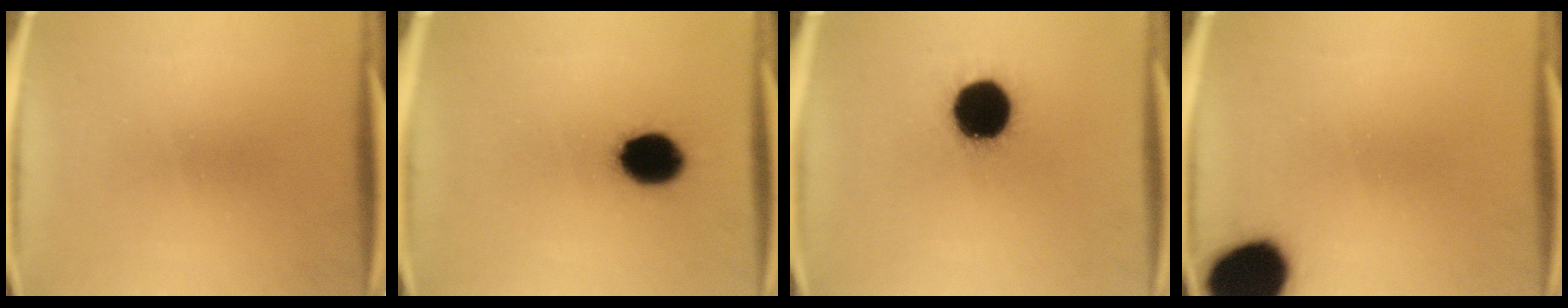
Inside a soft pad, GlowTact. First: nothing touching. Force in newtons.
{"total": 12.0}
{"total": 19.1}
{"total": 18.4}